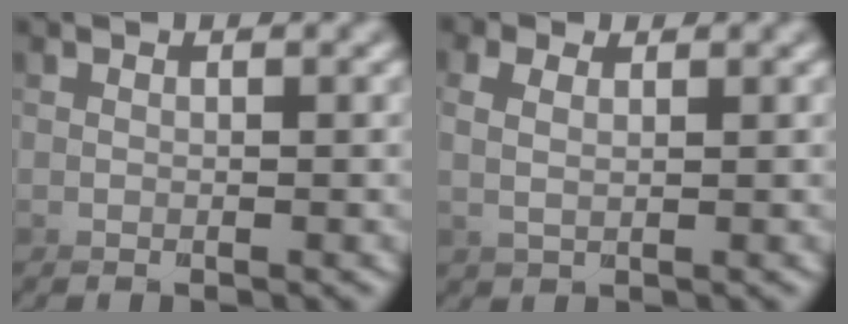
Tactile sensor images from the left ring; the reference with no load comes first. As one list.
[{"total": 2.7, "force": [0.0, -2.5, -1.0], "torque": [0.024, 0.011, -0.003]}]